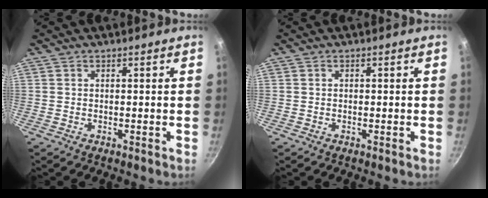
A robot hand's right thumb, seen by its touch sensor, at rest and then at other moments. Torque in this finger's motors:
{"motor_torque": [-0.26, -0.09, -0.54, 0.16, -0.02]}